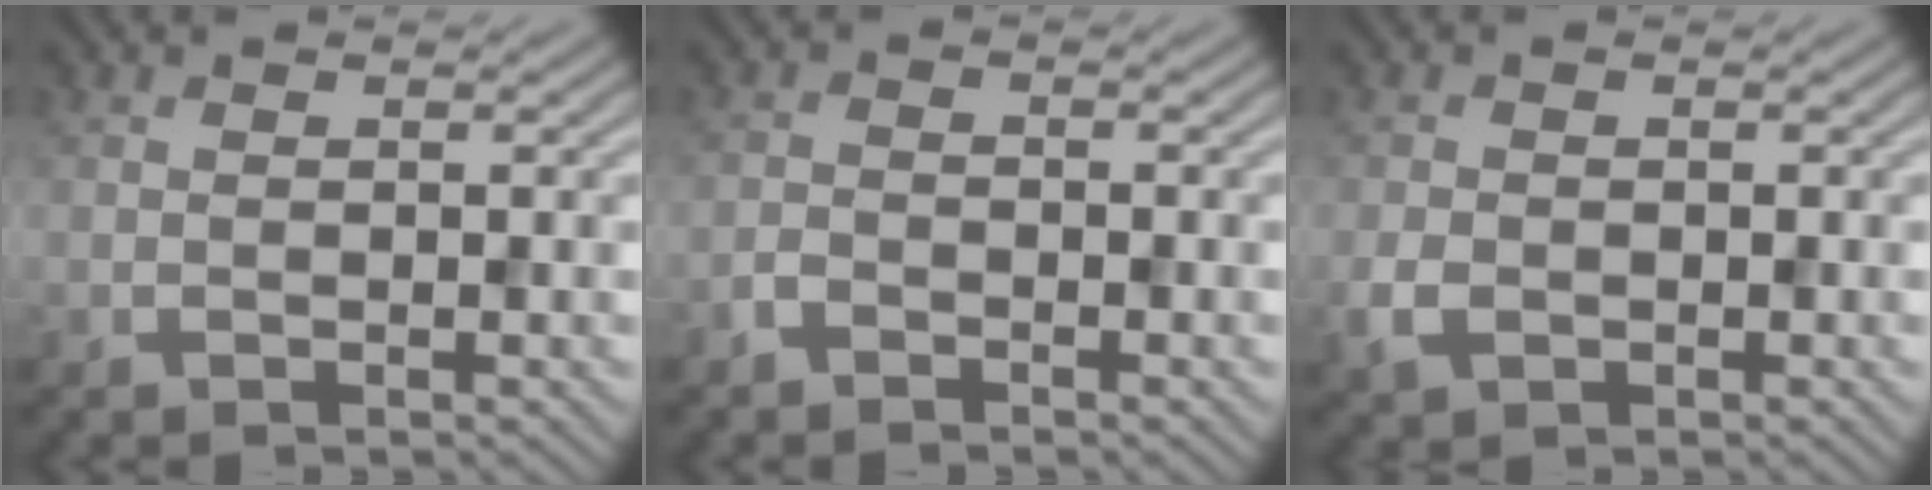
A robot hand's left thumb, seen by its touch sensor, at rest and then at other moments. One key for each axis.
{"total": 1.6, "fx": -1.4, "fy": 0.6, "fz": 0.5, "tx": -0.011, "ty": 0.001, "tz": -0.033}
{"total": 2.5, "fx": -0.9, "fy": 1.8, "fz": 1.4, "tx": -0.039, "ty": -0.009, "tz": -0.022}